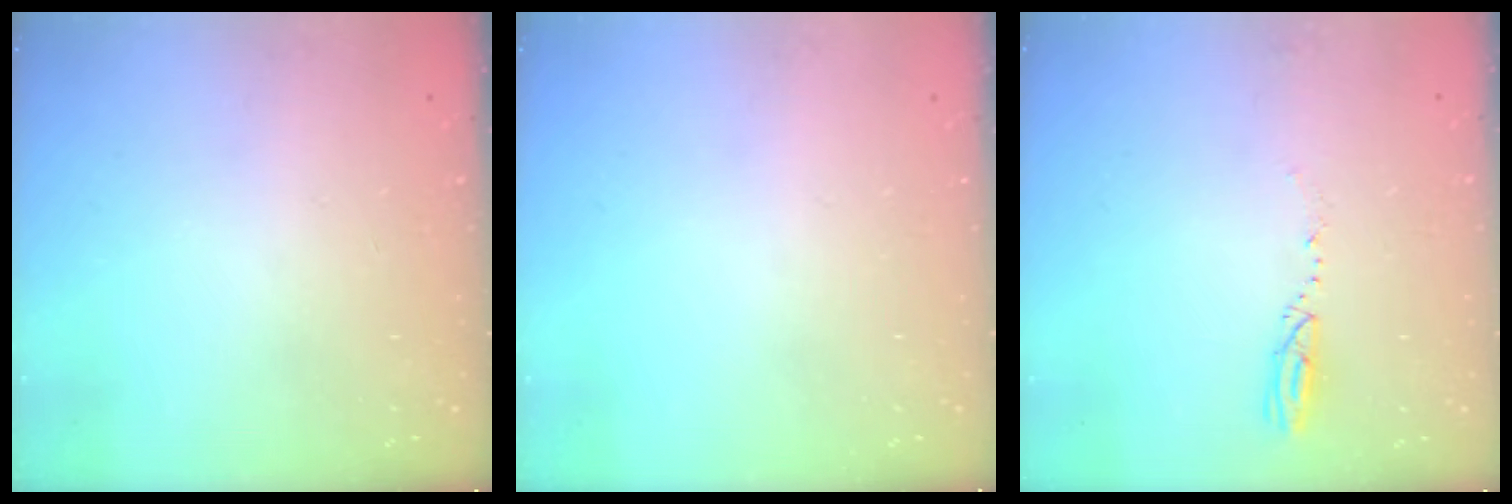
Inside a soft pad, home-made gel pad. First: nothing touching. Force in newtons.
{"total": 0.0}
{"total": 3.4, "press": 3.1, "slide": 1.3}